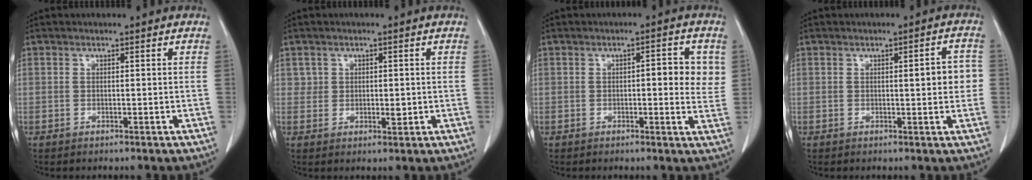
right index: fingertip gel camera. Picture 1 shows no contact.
{"total": 2.3, "force": [0.4, 1.9, 1.4], "torque": [-0.018, -0.005, 0.009]}
{"total": 5.5, "force": [1.0, 1.8, 5.1], "torque": [-0.055, 0.003, 0.007]}
{"total": 4.2, "force": [0.2, 1.0, 4.1], "torque": [-0.050, 0.008, 0.001]}